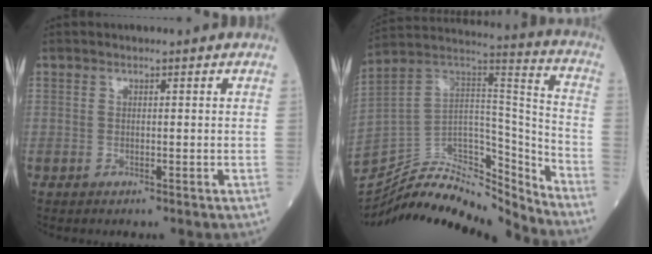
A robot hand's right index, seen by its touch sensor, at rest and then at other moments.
{"total": 24.8, "force": [-23.1, 4.8, 7.5], "torque": [-0.168, 0.036, -0.377]}